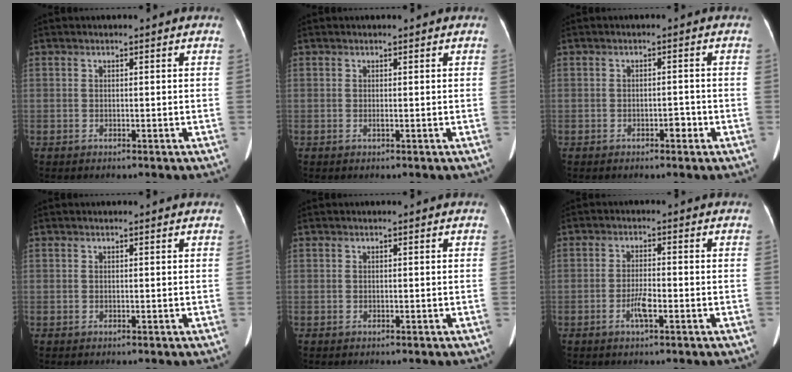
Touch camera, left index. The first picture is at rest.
{"total": 0.6, "force": [0.3, 0.1, 0.6], "torque": [-0.013, 0.002, 0.002]}
{"total": 1.5, "force": [-0.9, 0.7, 1.0], "torque": [-0.014, 0.003, -0.012]}
{"total": 0.6, "force": [0.6, 0.1, 0.1], "torque": [-0.003, 0.005, 0.007]}
{"total": 0.0}
{"total": 3.0, "force": [-1.3, 0.4, 2.6], "torque": [-0.054, -0.001, -0.026]}